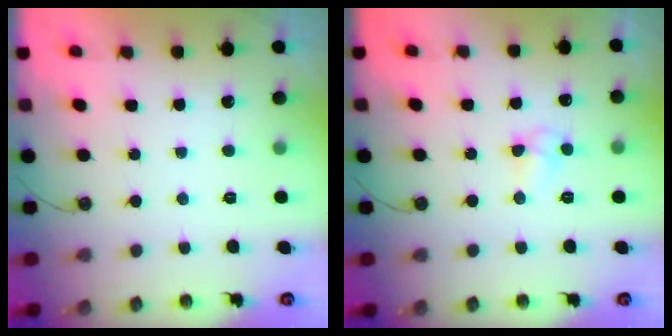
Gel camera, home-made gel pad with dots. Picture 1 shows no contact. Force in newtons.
{"total": 5.6, "press": 5.6, "slide": 0.8}